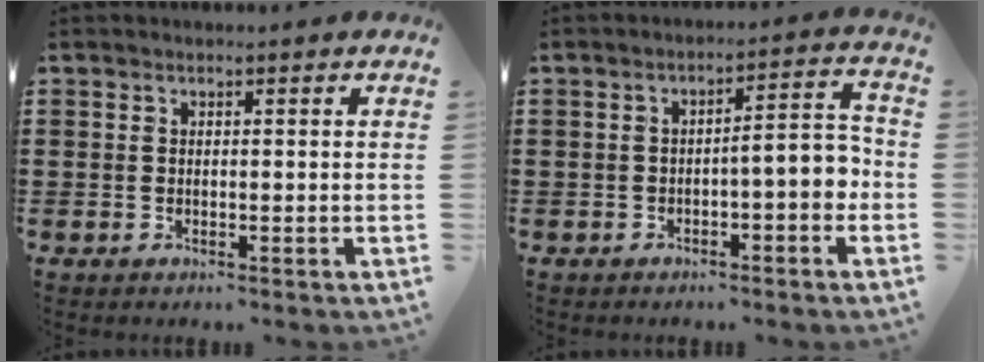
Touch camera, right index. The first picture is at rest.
{"total": 4.8, "force": [-1.6, 1.3, 4.3], "torque": [-0.071, 0.004, -0.035]}